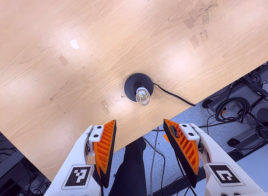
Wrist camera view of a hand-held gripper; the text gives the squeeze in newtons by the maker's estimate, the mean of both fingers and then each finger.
{"total": 0.0}